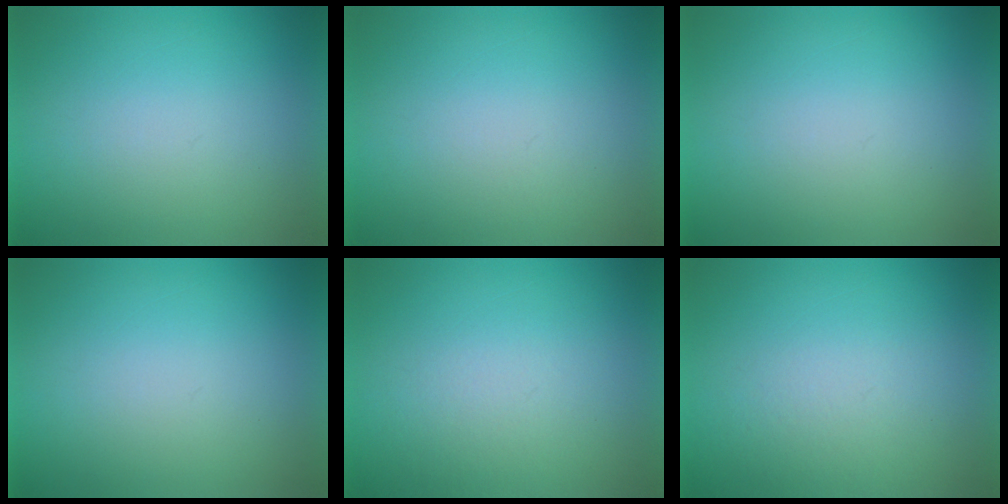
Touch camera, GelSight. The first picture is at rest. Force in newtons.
{"total": 1.1}
{"total": 0.0}
{"total": 0.0}
{"total": 3.6}
{"total": 4.8}